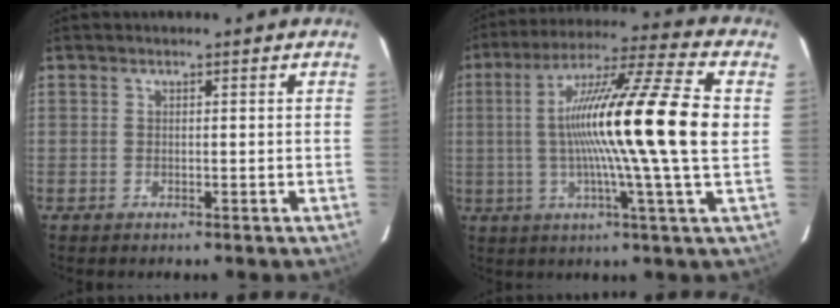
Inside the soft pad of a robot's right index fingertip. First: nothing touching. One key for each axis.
{"total": 21.1, "fx": 0.8, "fy": -0.9, "fz": 21.1, "tx": -0.357, "ty": 0.003, "tz": -0.006}